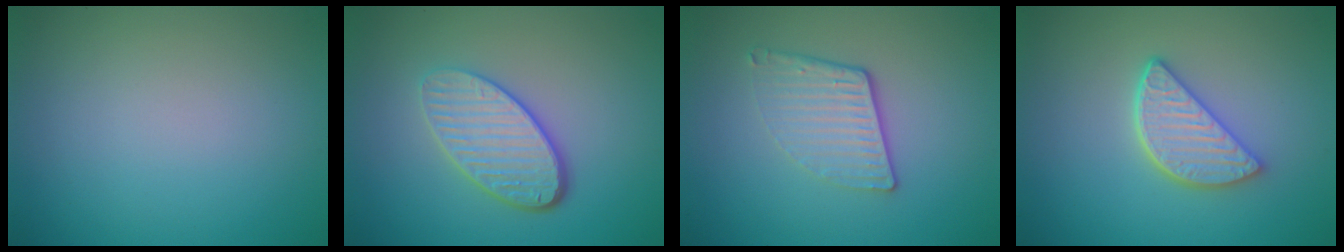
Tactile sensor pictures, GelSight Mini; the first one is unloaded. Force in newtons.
{"total": 4.7, "press": 3.5, "slide": 3.1}
{"total": 3.3, "press": 2.6, "slide": 2.1}
{"total": 4.1, "press": 3.3, "slide": 2.5}